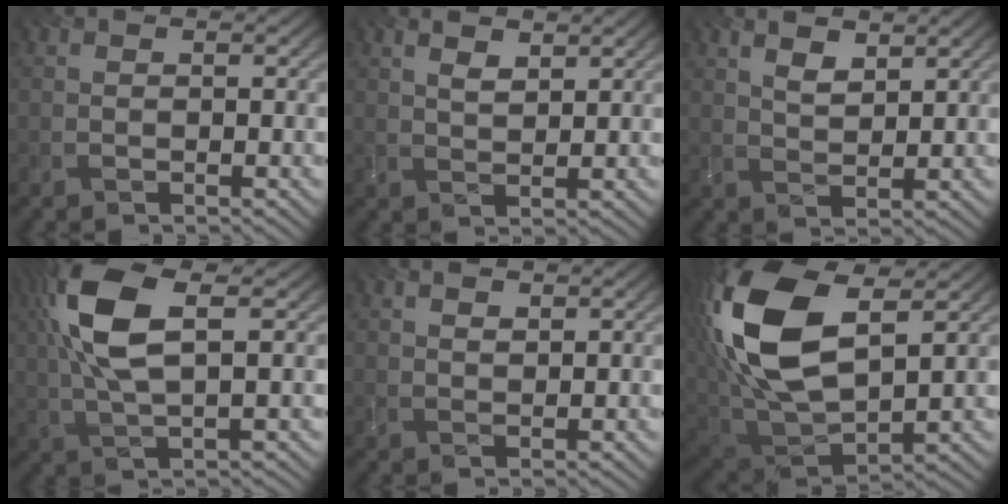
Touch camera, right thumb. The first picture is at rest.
{"total": 2.9, "force": [1.9, 1.1, 2.0], "torque": [-0.038, -0.004, 0.043]}
{"total": 3.8, "force": [2.5, 1.5, 2.6], "torque": [-0.058, -0.002, 0.052]}
{"total": 10.8, "force": [3.1, 4.0, 9.5], "torque": [-0.226, 0.012, 0.060]}
{"total": 1.7, "force": [1.1, 0.7, 1.1], "torque": [-0.023, -0.001, 0.024]}
{"total": 18.3, "force": [5.6, 9.9, 14.4], "torque": [-0.353, 0.017, 0.106]}